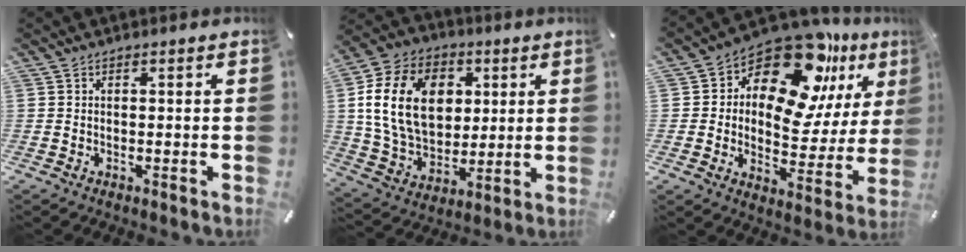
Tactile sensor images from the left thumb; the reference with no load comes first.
{"total": 18.3, "force": [3.5, 13.9, 11.4], "torque": [-0.230, 0.009, 0.065]}
{"total": 16.2, "force": [11.6, 7.9, 8.1], "torque": [-0.130, -0.114, 0.199]}